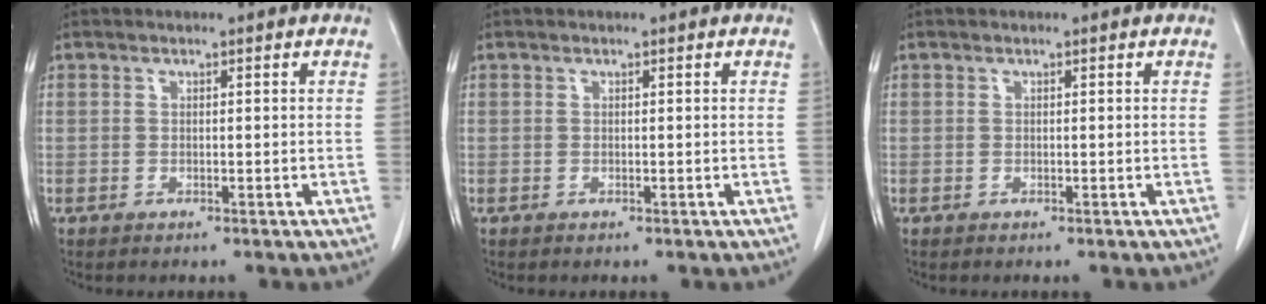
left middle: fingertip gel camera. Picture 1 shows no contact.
{"total": 0.0}
{"total": 0.0}